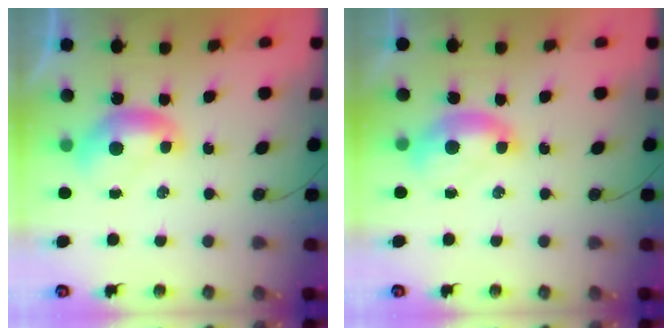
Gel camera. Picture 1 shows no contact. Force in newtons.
{"total": 1.5, "press": 1.4, "slide": 0.6}